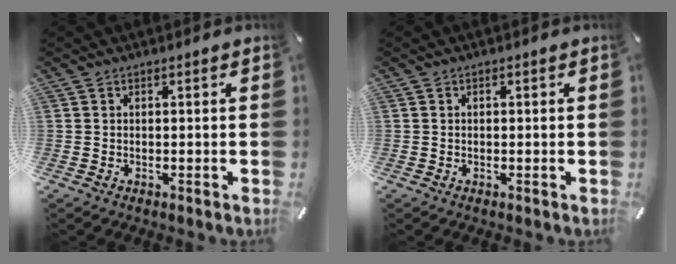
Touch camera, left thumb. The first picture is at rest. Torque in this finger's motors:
{"motor_torque": [0.07, 0.04, 0.00, -0.11, 0.02]}